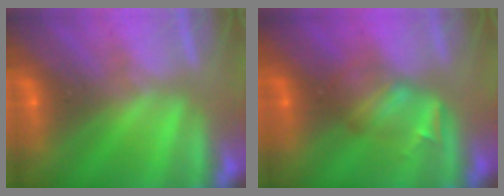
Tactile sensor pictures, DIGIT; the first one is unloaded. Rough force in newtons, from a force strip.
{"total": 2.4}